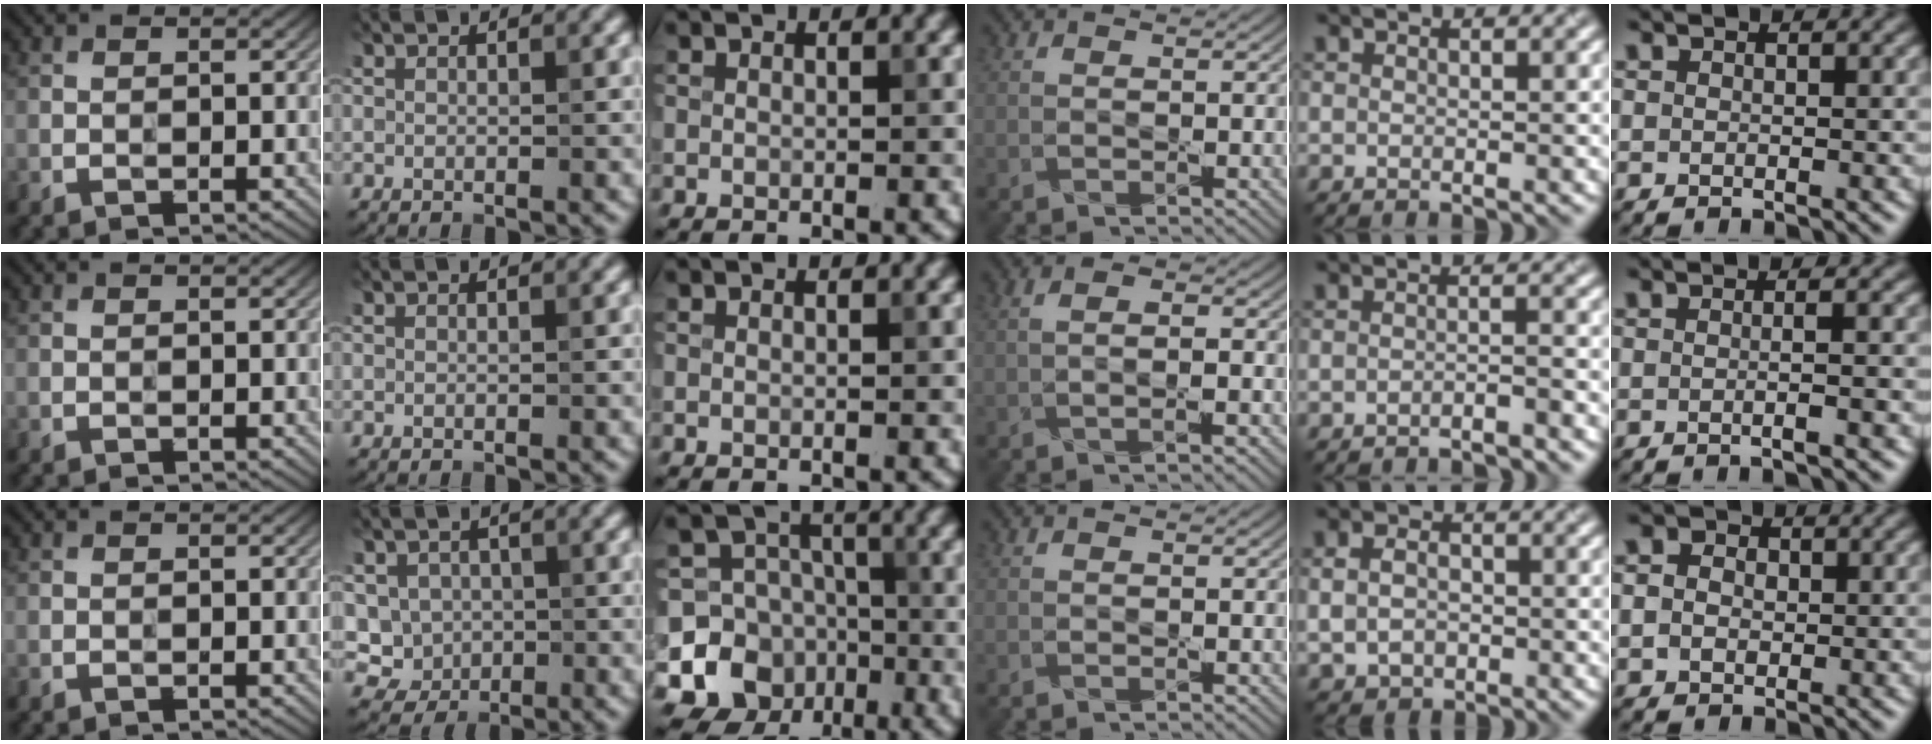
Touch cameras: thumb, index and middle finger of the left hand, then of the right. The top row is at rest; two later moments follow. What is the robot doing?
{"motion": "wipe", "object": "paper plate"}